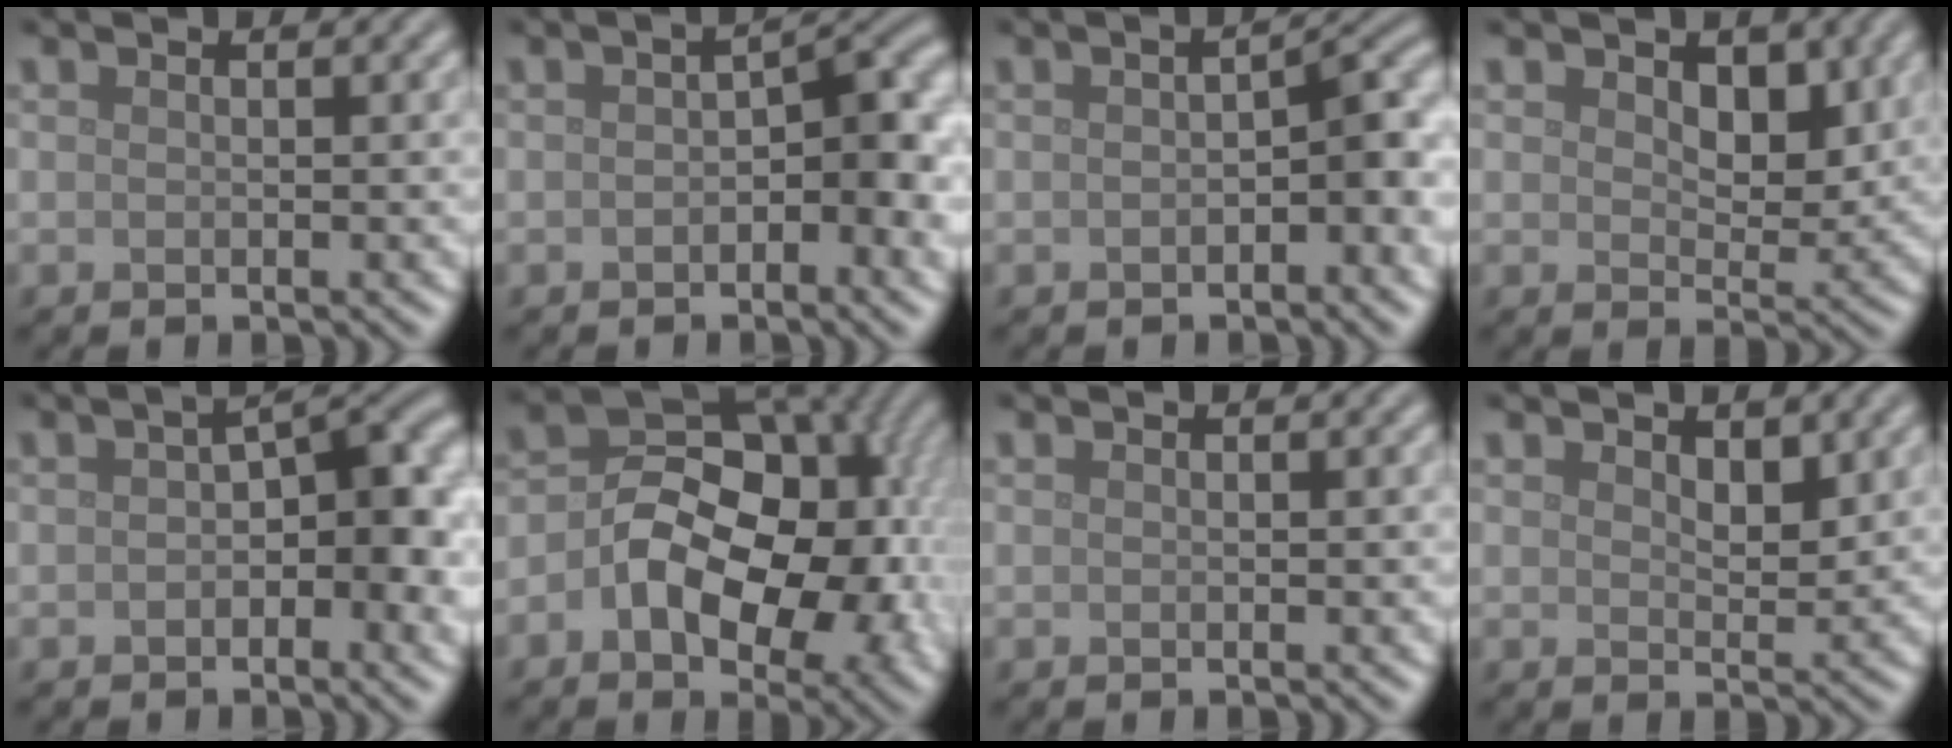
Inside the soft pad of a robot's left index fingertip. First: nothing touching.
{"total": 5.8, "force": [-0.6, 2.7, 5.1], "torque": [-0.053, 0.010, -0.014]}
{"total": 4.0, "force": [-0.6, 1.6, 3.6], "torque": [-0.045, 0.012, -0.011]}
{"total": 3.5, "force": [1.4, 2.2, 2.4], "torque": [-0.039, -0.010, 0.019]}
{"total": 7.3, "force": [0.0, 3.5, 6.4], "torque": [-0.070, 0.018, -0.010]}
{"total": 13.2, "force": [-1.6, 8.9, 9.7], "torque": [-0.108, 0.002, -0.033]}
{"total": 0.0}
{"total": 2.2, "force": [1.2, 1.1, 1.5], "torque": [-0.022, -0.005, 0.022]}